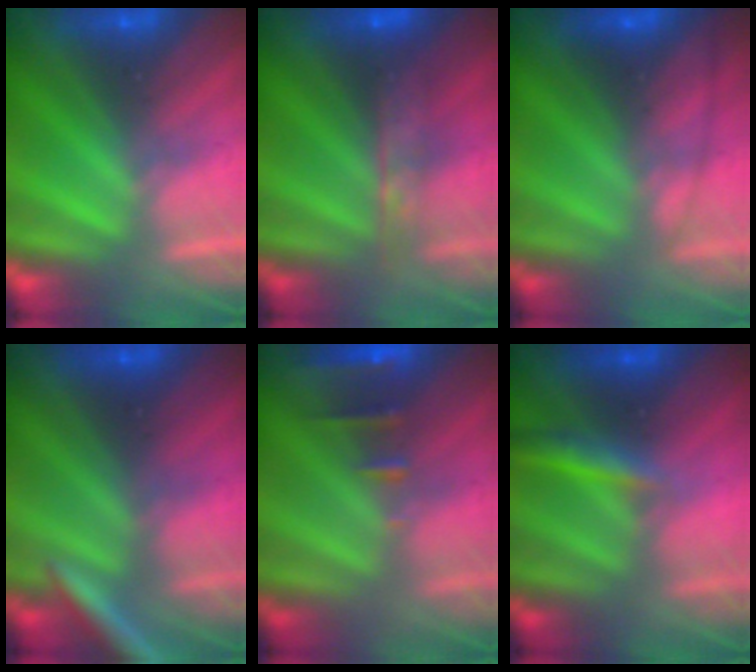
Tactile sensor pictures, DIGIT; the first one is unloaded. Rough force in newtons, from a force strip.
{"total": 7.7}
{"total": 3.6}
{"total": 2.7}
{"total": 2.4}
{"total": 2.9}